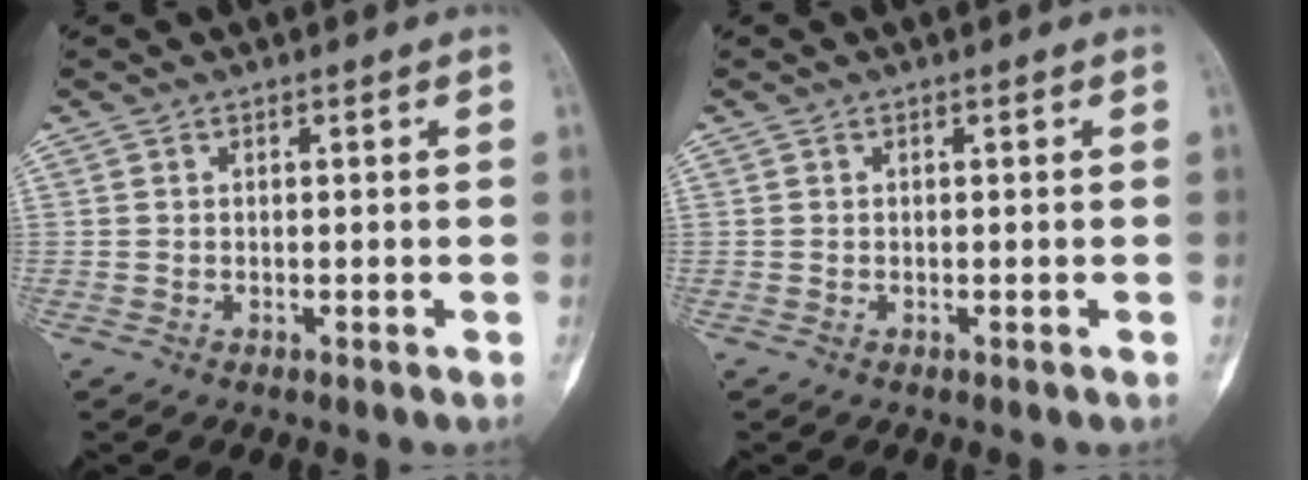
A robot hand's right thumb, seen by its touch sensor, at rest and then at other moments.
{"total": 0.0}